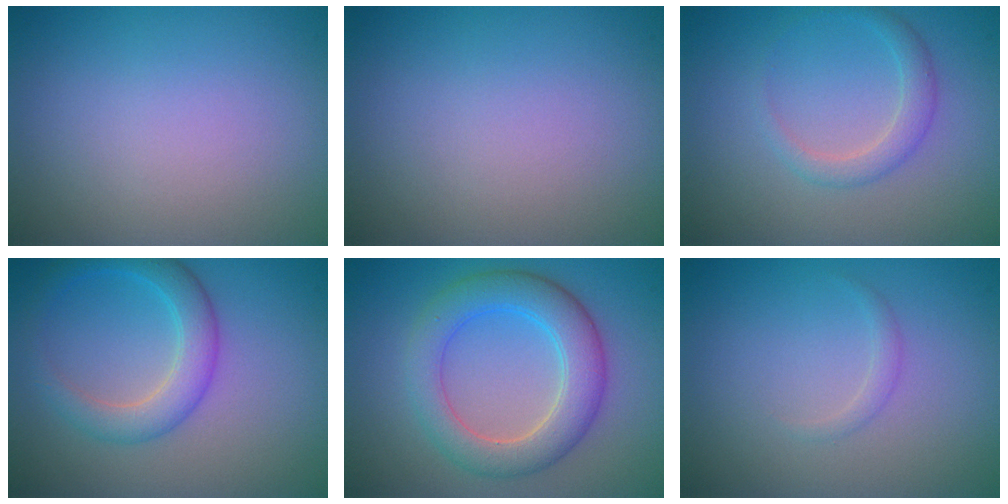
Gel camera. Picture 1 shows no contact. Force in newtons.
{"total": 0.0}
{"total": 1.8, "press": 1.8, "slide": 0.1}
{"total": 3.7, "press": 3.7, "slide": 0.2}
{"total": 5.4, "press": 5.4, "slide": 0.2}
{"total": 0.7, "press": 0.7, "slide": 0.0}